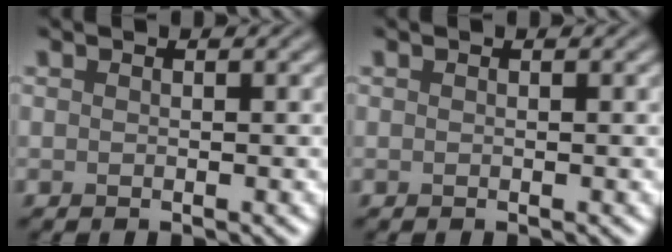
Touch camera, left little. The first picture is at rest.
{"total": 0.0}